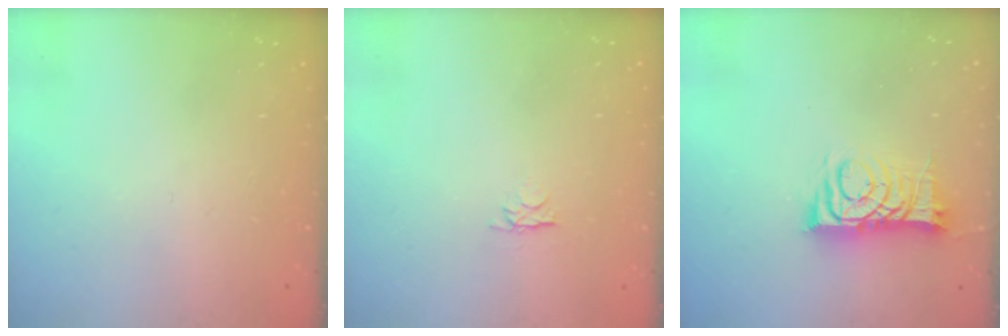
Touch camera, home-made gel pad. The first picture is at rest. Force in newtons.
{"total": 2.8, "press": 2.7, "slide": 0.4}
{"total": 9.2, "press": 9.2, "slide": 0.1}